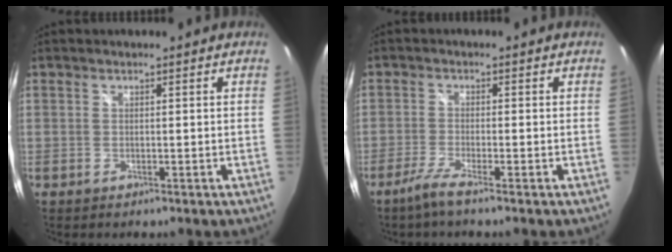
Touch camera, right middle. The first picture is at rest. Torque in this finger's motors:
{"motor_torque": [0.67, -0.64, 0.26, 0.05]}